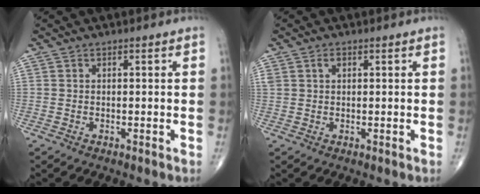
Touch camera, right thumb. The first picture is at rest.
{"total": 1.5, "force": [0.7, 1.0, 0.9], "torque": [-0.019, 0.006, 0.016]}